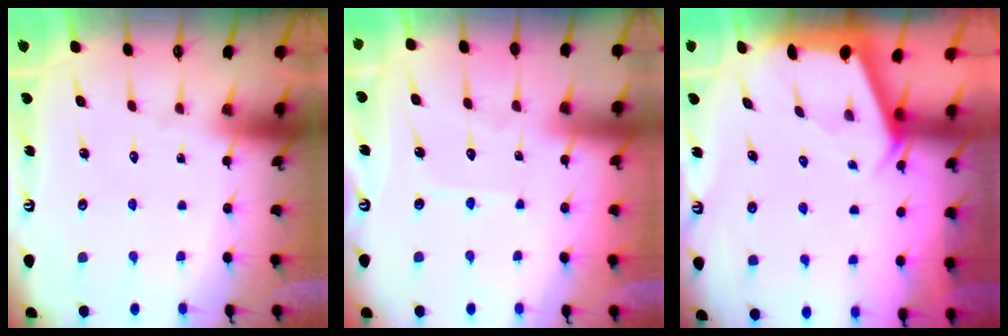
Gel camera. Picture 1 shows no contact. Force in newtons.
{"total": 5.3, "press": 5.2, "slide": 0.6}
{"total": 2.4, "press": 2.3, "slide": 0.3}